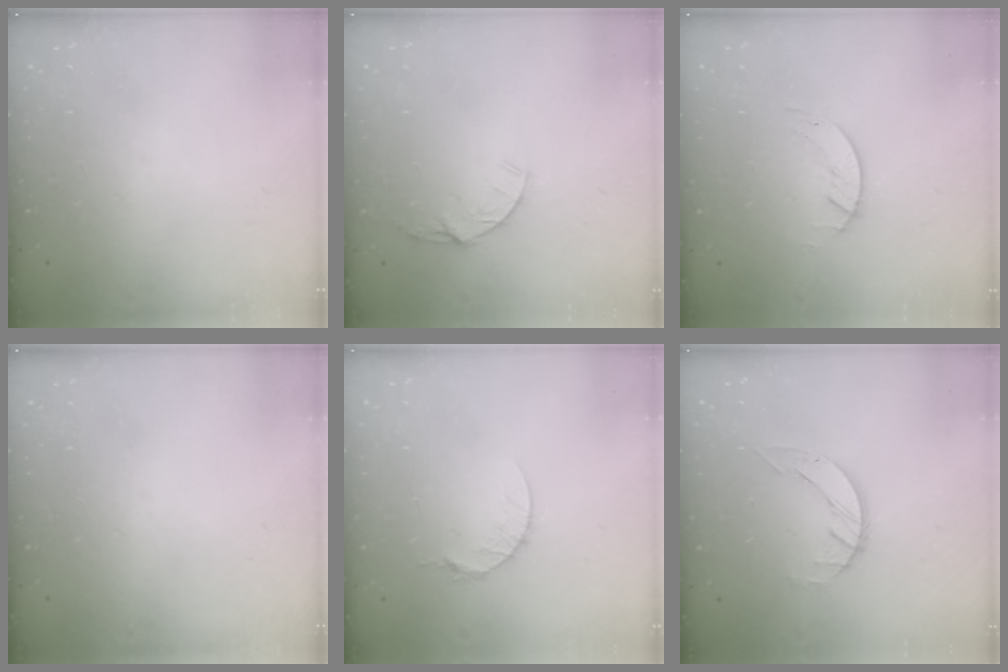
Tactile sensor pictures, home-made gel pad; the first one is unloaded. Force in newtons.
{"total": 4.5, "press": 4.5, "slide": 0.5}
{"total": 1.2, "press": 1.1, "slide": 0.2}
{"total": 0.0}
{"total": 4.7, "press": 4.7, "slide": 0.6}
{"total": 2.7, "press": 2.7, "slide": 0.3}